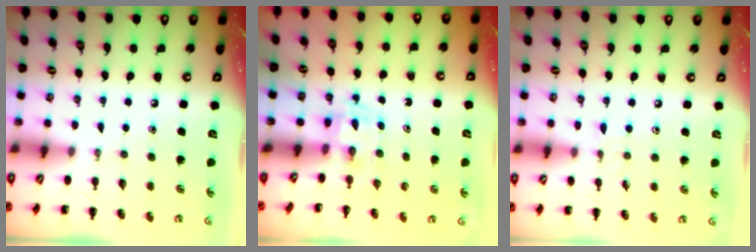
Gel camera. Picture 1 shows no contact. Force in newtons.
{"total": 2.5, "press": 2.1, "slide": 1.2}
{"total": 4.0, "press": 3.7, "slide": 1.5}